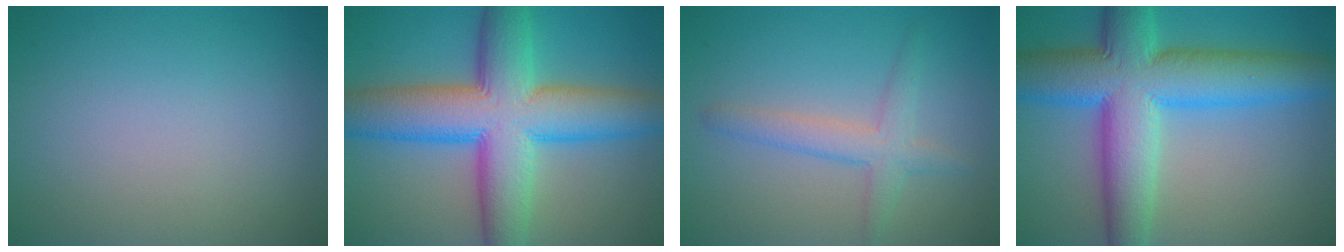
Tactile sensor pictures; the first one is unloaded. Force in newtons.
{"total": 12.1, "press": 12.1, "slide": 0.4}
{"total": 2.8, "press": 2.8, "slide": 0.2}
{"total": 11.5, "press": 11.5, "slide": 0.4}